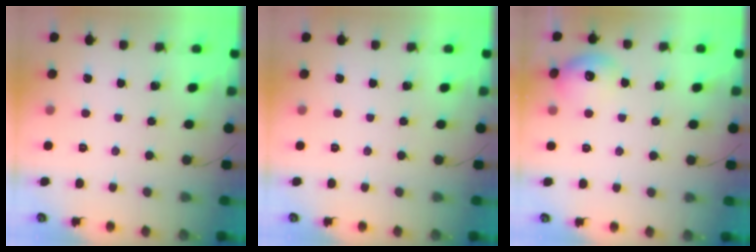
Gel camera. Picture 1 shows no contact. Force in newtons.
{"total": 0.0}
{"total": 11.7, "press": 11.6, "slide": 1.2}